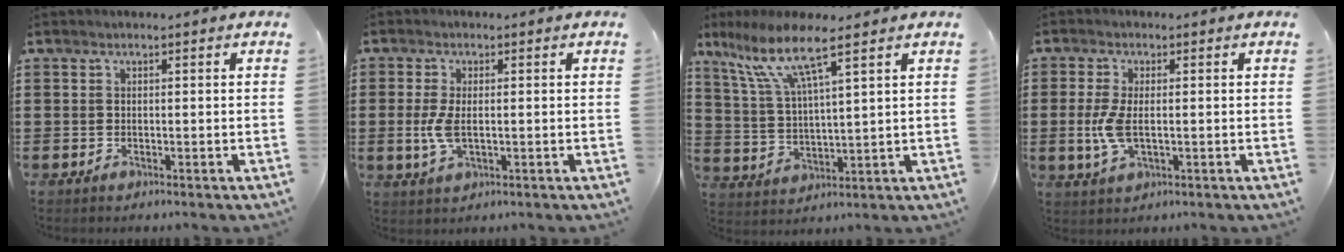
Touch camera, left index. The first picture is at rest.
{"total": 4.2, "force": [-0.2, 1.8, 3.8], "torque": [-0.099, -0.008, -0.011]}
{"total": 9.9, "force": [6.6, 1.2, 7.3], "torque": [-0.160, -0.018, 0.115]}
{"total": 5.0, "force": [-0.4, 2.1, 4.5], "torque": [-0.115, -0.011, -0.015]}